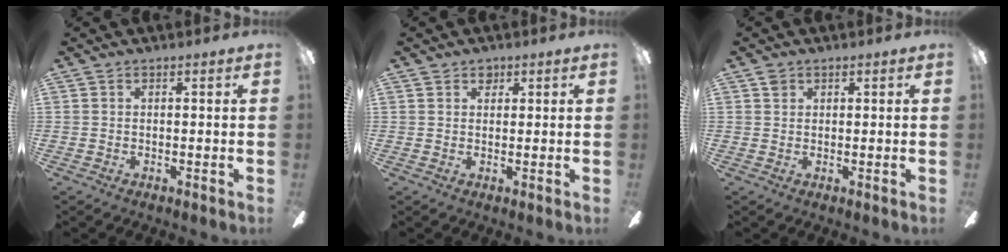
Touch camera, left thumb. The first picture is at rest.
{"total": 1.9, "force": [1.3, 1.3, 0.4], "torque": [0.007, -0.005, 0.021]}
{"total": 1.3, "force": [0.9, 0.9, 0.3], "torque": [-0.007, 0.002, 0.016]}